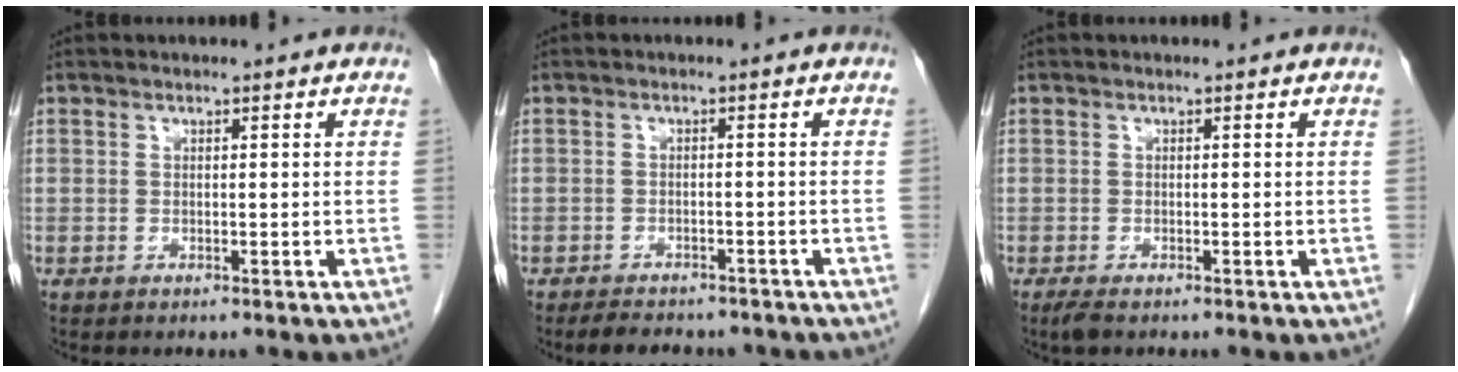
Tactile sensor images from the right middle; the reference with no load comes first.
{"total": 7.7, "force": [-6.7, 2.8, 2.7], "torque": [-0.040, 0.003, -0.083]}
{"total": 1.6, "force": [-1.1, 0.4, 1.0], "torque": [-0.027, -0.006, -0.020]}